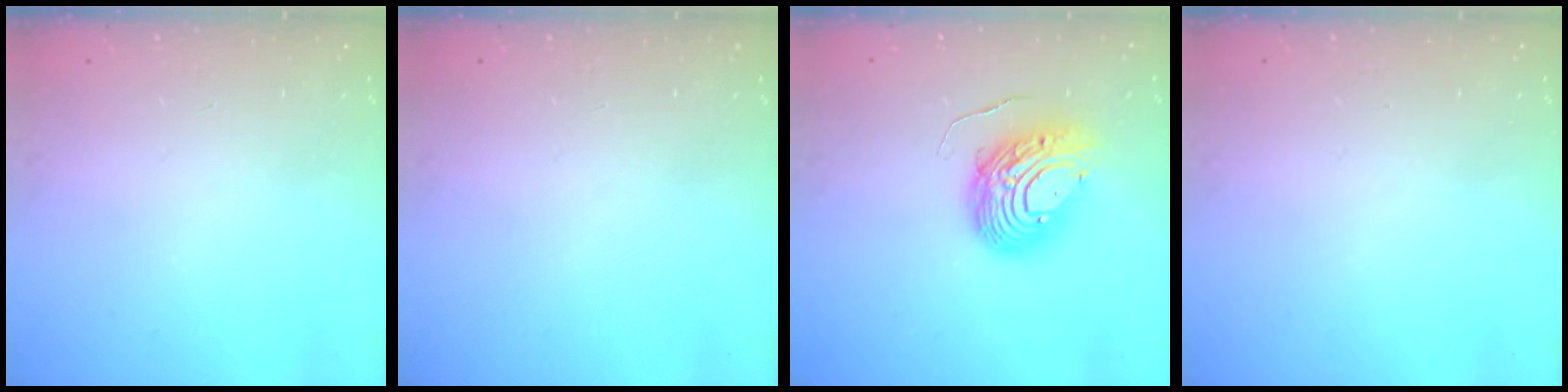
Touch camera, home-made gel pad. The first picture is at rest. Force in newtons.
{"total": 0.0}
{"total": 10.5, "press": 10.5, "slide": 0.9}
{"total": 0.0}